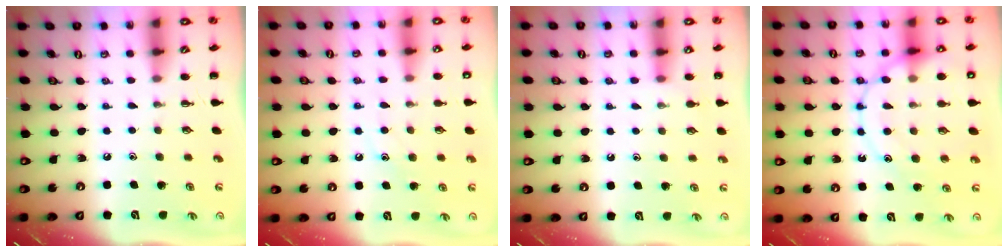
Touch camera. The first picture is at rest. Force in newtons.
{"total": 9.3, "press": 9.2, "slide": 1.5}
{"total": 3.8, "press": 3.6, "slide": 1.2}
{"total": 16.5, "press": 16.3, "slide": 2.2}